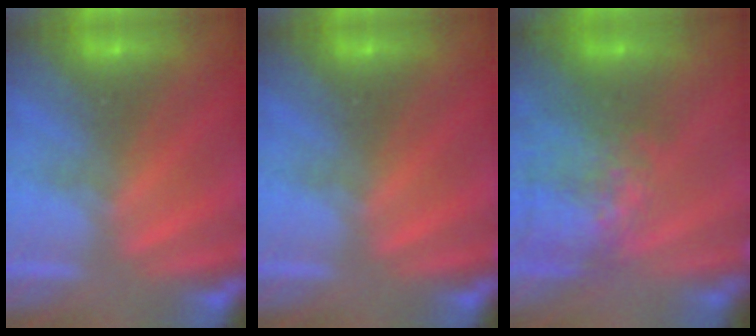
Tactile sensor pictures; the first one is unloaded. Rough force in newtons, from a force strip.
{"total": 0.0}
{"total": 7.0}